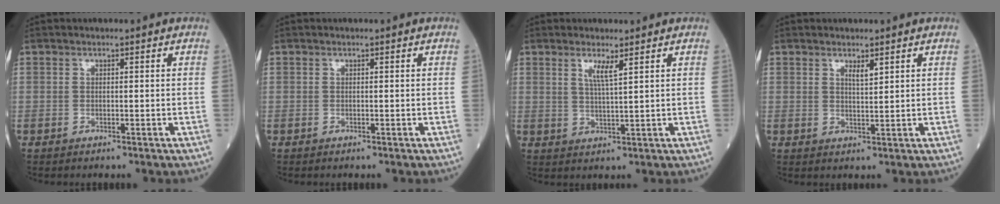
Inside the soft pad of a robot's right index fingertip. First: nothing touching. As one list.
[{"total": 0.0}, {"total": 3.0, "force": [1.7, -0.2, 2.5], "torque": [-0.051, -0.007, 0.034]}, {"total": 1.8, "force": [1.2, 0.2, 1.3], "torque": [-0.025, -0.005, 0.024]}]